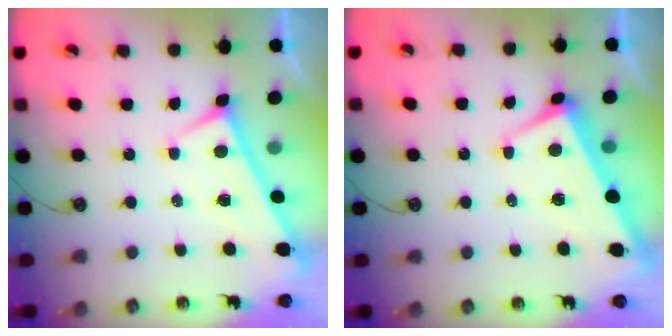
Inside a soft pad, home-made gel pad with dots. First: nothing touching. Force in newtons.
{"total": 1.7, "press": 1.4, "slide": 1.0}